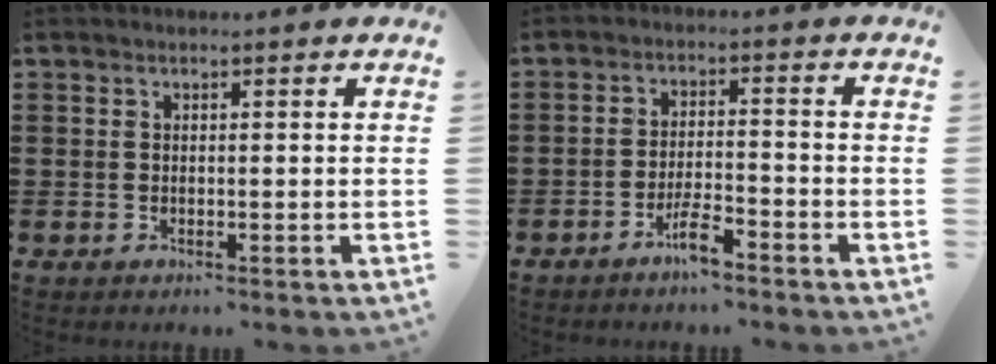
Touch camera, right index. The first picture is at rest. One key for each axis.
{"total": 4.3, "fx": -3.2, "fy": 0.7, "fz": 2.8, "tx": -0.062, "ty": 0.002, "tz": -0.062}